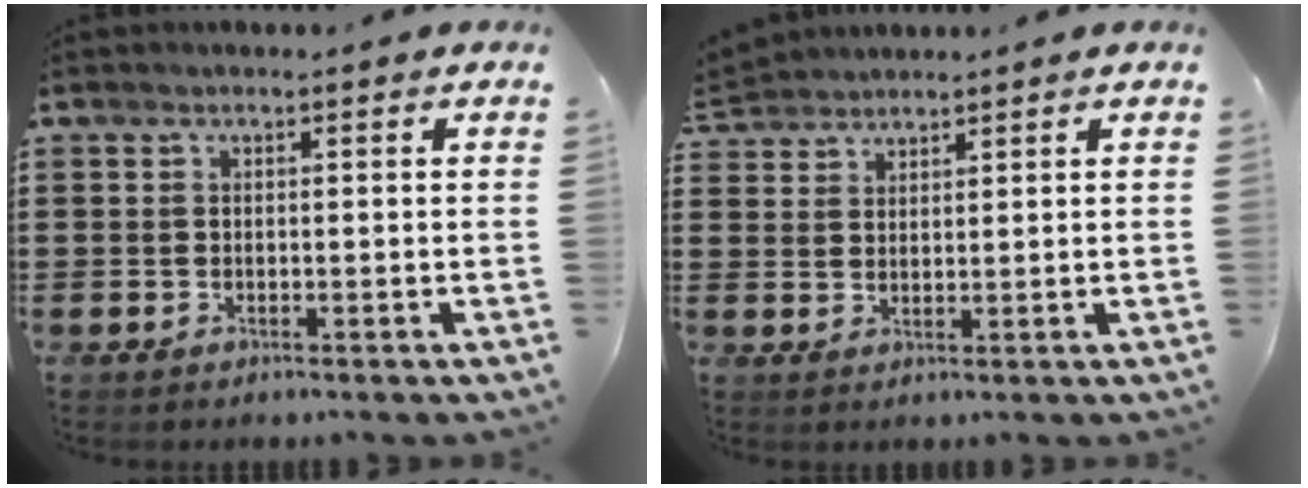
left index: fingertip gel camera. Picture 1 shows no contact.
{"total": 2.7, "force": [2.5, 0.7, -0.3], "torque": [-0.003, -0.003, 0.050]}